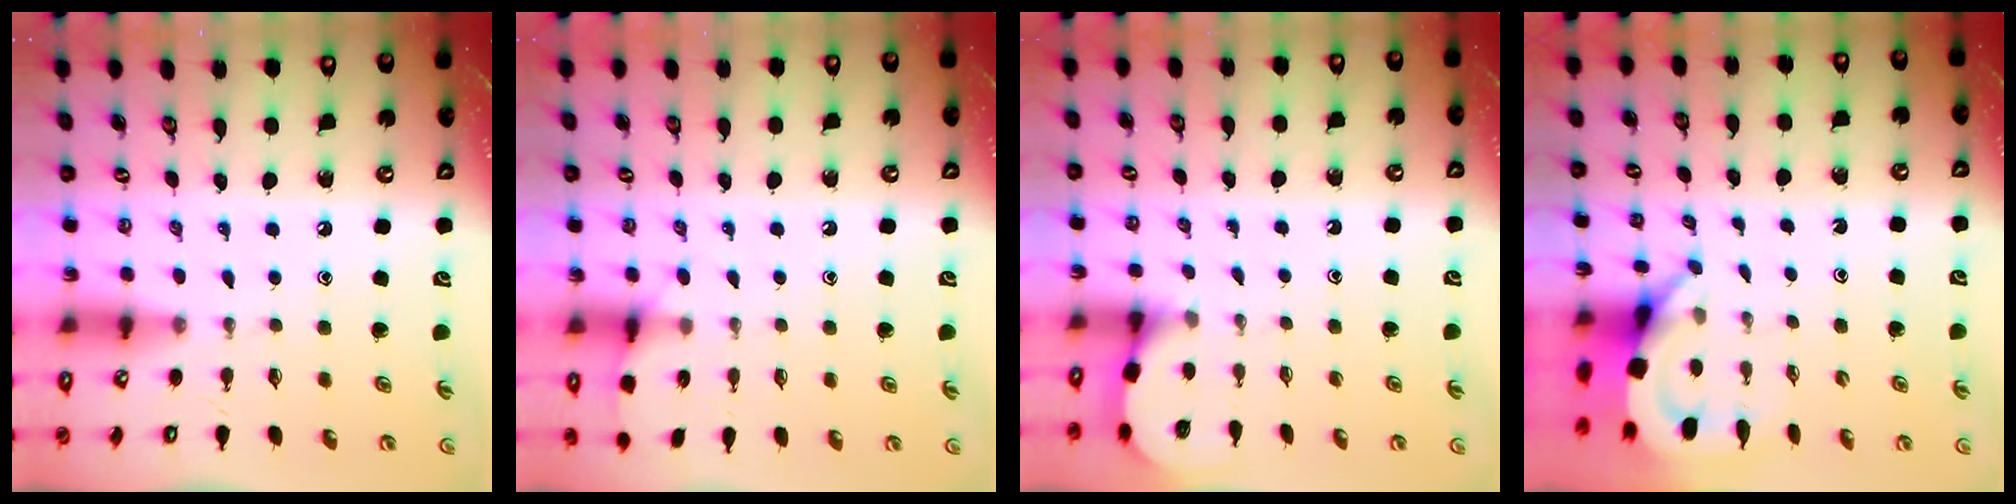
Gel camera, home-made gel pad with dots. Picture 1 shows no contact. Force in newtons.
{"total": 5.7, "press": 5.7, "slide": 0.7}
{"total": 2.3, "press": 2.3, "slide": 0.2}
{"total": 5.4, "press": 5.4, "slide": 0.4}